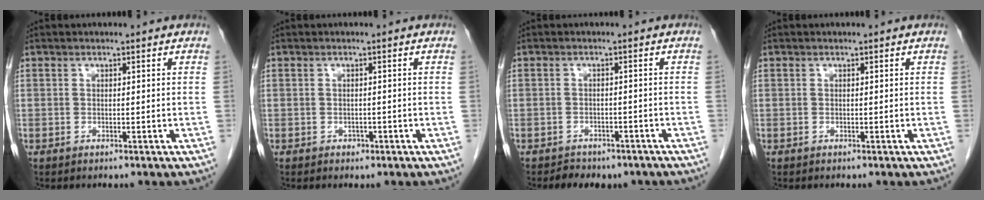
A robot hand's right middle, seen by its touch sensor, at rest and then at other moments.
{"total": 0.8, "force": [-0.4, 0.6, 0.3], "torque": [-0.006, 0.002, -0.004]}
{"total": 5.7, "force": [-4.6, 2.9, 1.8], "torque": [-0.024, 0.007, -0.053]}
{"total": 0.0}